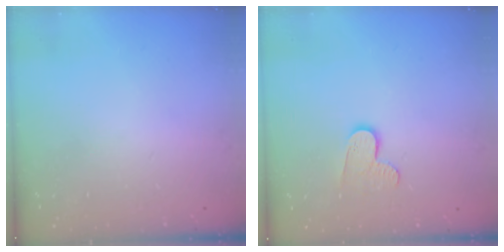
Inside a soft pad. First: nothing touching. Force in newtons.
{"total": 6.9, "press": 6.9, "slide": 0.2}